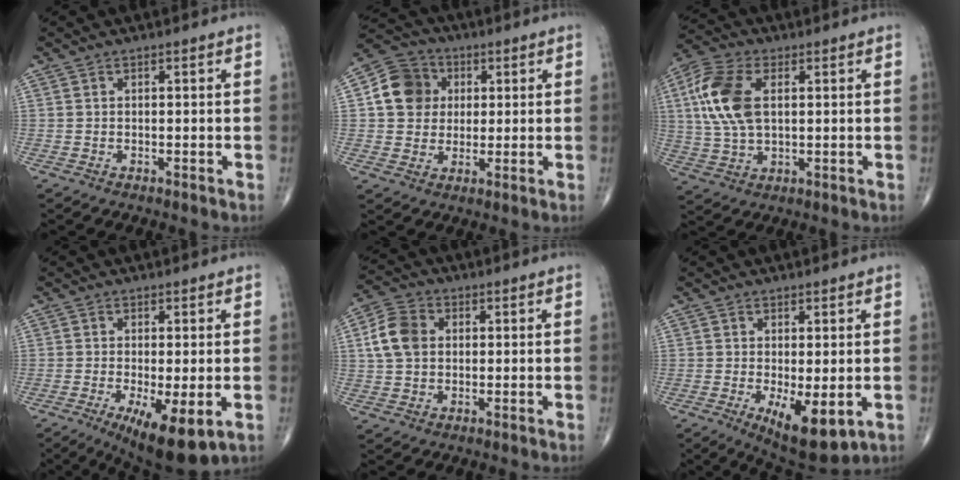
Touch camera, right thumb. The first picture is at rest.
{"total": 10.2, "force": [1.9, 9.1, 4.3], "torque": [-0.054, 0.005, 0.023]}
{"total": 13.3, "force": [2.7, 7.4, 10.7], "torque": [-0.236, 0.007, 0.051]}
{"total": 10.4, "force": [-3.6, 3.1, 9.2], "torque": [-0.149, -0.020, -0.050]}
{"total": 7.8, "force": [1.2, 5.9, 4.9], "torque": [-0.088, 0.011, 0.017]}
{"total": 9.2, "force": [-2.3, 3.5, 8.2], "torque": [-0.120, -0.022, -0.025]}